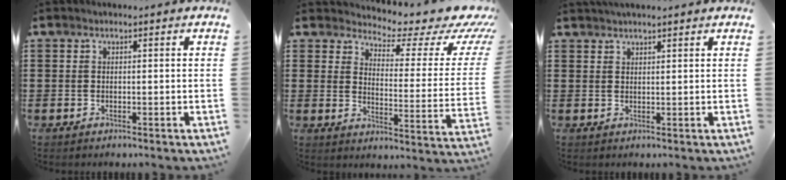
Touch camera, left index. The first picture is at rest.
{"total": 5.7, "force": [4.7, 1.6, 2.9], "torque": [-0.056, -0.042, 0.076]}
{"total": 1.6, "force": [1.5, 0.0, 0.4], "torque": [-0.010, 0.001, 0.029]}